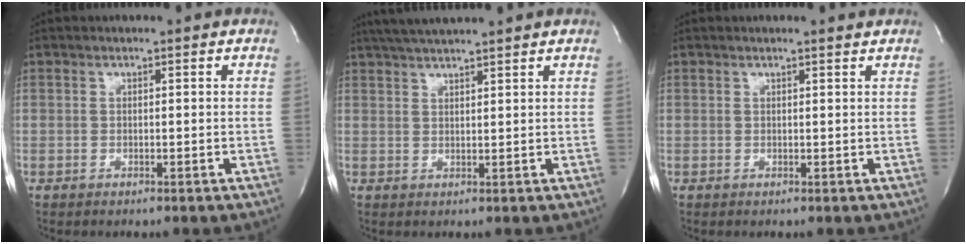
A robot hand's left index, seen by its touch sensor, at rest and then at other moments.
{"total": 6.8, "force": [6.0, -0.6, 3.2], "torque": [-0.058, 0.024, 0.099]}
{"total": 1.3, "force": [1.2, -0.3, 0.3], "torque": [-0.014, -0.003, 0.015]}